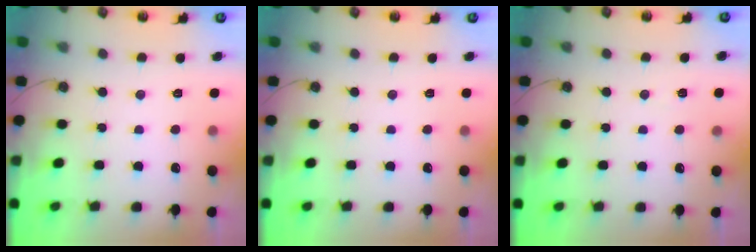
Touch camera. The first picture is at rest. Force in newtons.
{"total": 0.0}
{"total": 5.6, "press": 3.4, "slide": 4.5}